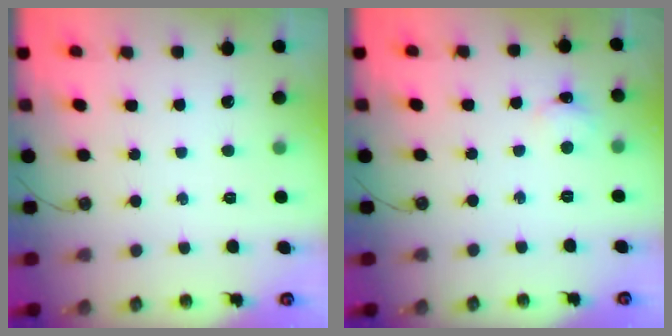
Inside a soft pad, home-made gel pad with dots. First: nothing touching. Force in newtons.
{"total": 3.4, "press": 3.3, "slide": 0.4}